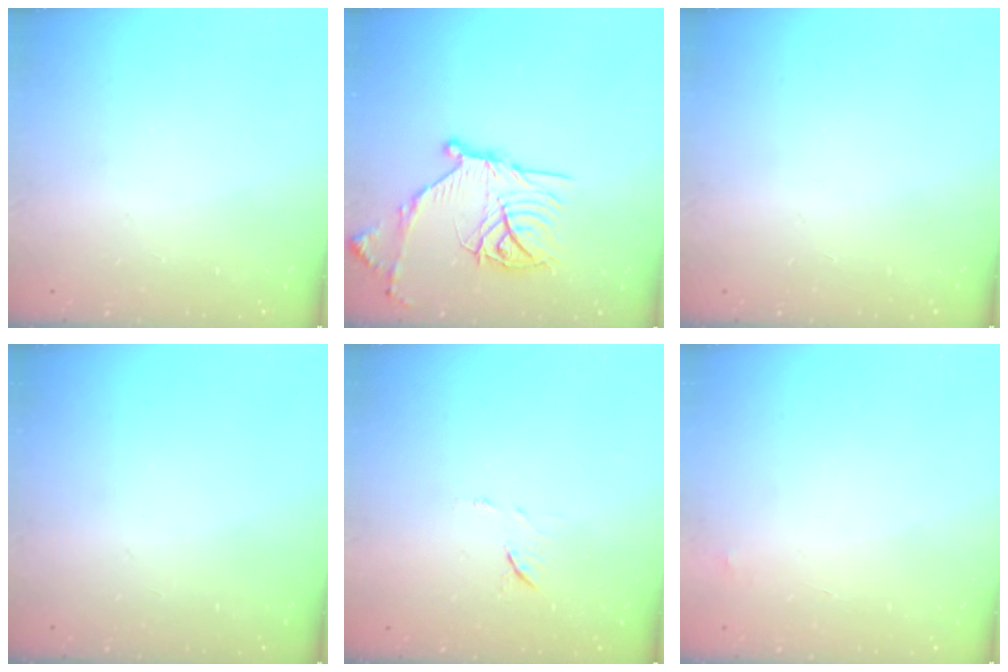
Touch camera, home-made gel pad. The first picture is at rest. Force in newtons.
{"total": 19.9, "press": 19.8, "slide": 1.5}
{"total": 0.0}
{"total": 0.0}
{"total": 6.7, "press": 6.6, "slide": 1.1}
{"total": 4.0, "press": 4.0, "slide": 0.2}